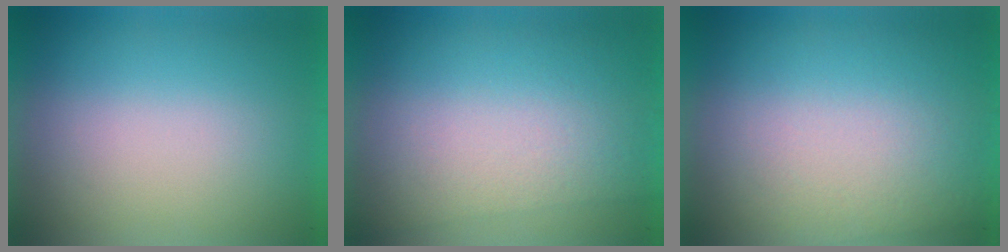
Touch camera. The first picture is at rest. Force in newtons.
{"total": 2.7}
{"total": 3.2}